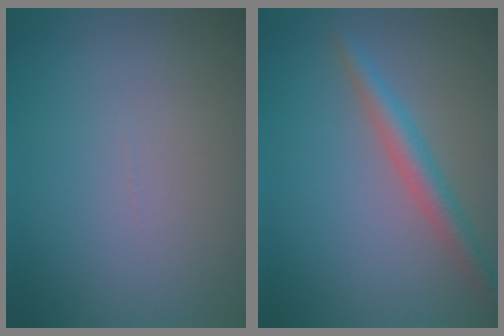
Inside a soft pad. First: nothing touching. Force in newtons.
{"total": 2.9, "press": 2.9, "slide": 0.2}